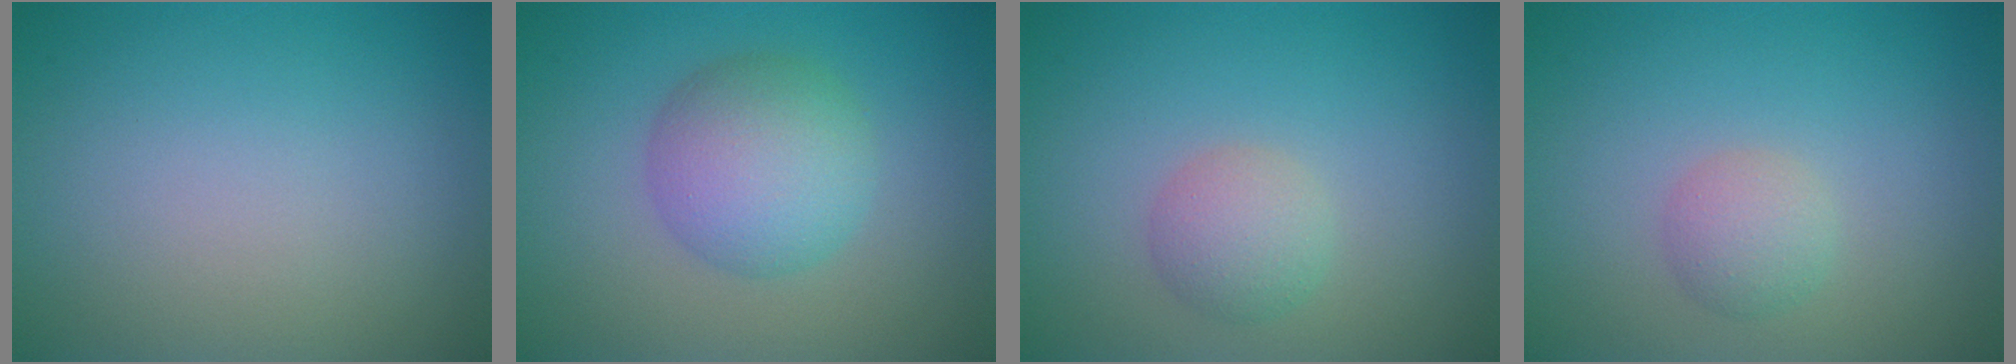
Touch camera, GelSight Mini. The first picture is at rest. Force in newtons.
{"total": 5.3, "press": 5.3, "slide": 0.1}
{"total": 2.3, "press": 2.3, "slide": 0.1}
{"total": 1.9, "press": 1.9, "slide": 0.1}